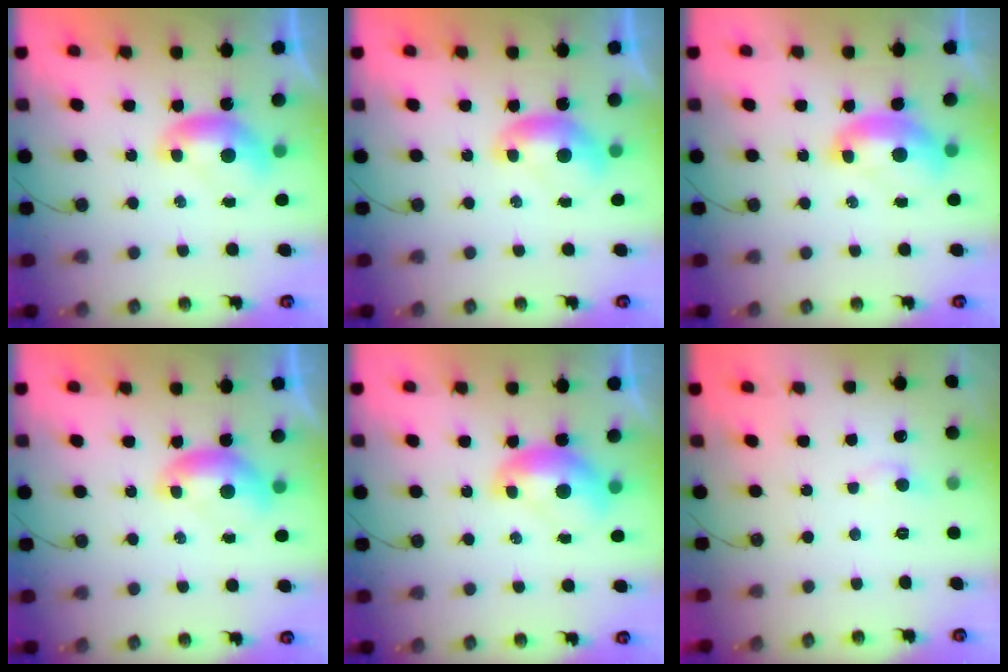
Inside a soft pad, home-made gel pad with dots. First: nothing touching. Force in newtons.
{"total": 0.0}
{"total": 2.0, "press": 1.9, "slide": 0.7}
{"total": 0.0}
{"total": 1.6, "press": 1.6, "slide": 0.2}
{"total": 1.5, "press": 1.4, "slide": 0.7}